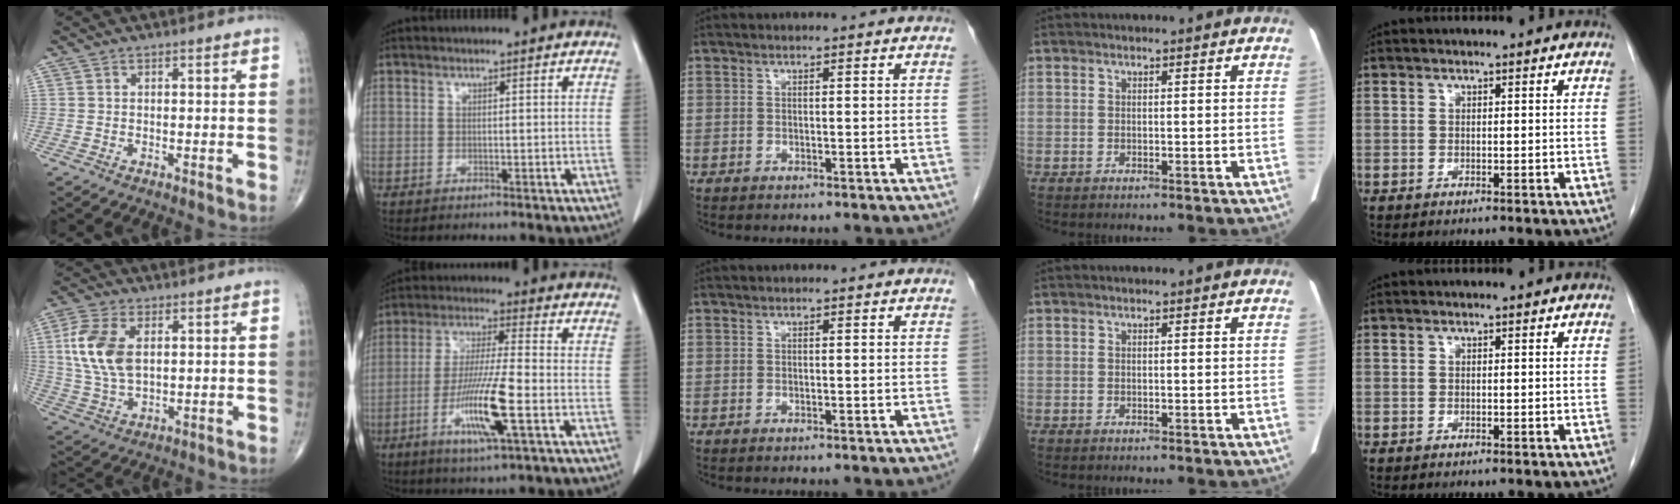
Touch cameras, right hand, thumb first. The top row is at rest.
{"thumb": {"total": 11.5, "force": [2.3, 6.6, 9.1], "torque": [-0.193, -0.007, 0.046]}, "index": {"total": 11.4, "force": [-3.9, 0.1, 10.7], "torque": [-0.210, -0.017, -0.074]}}